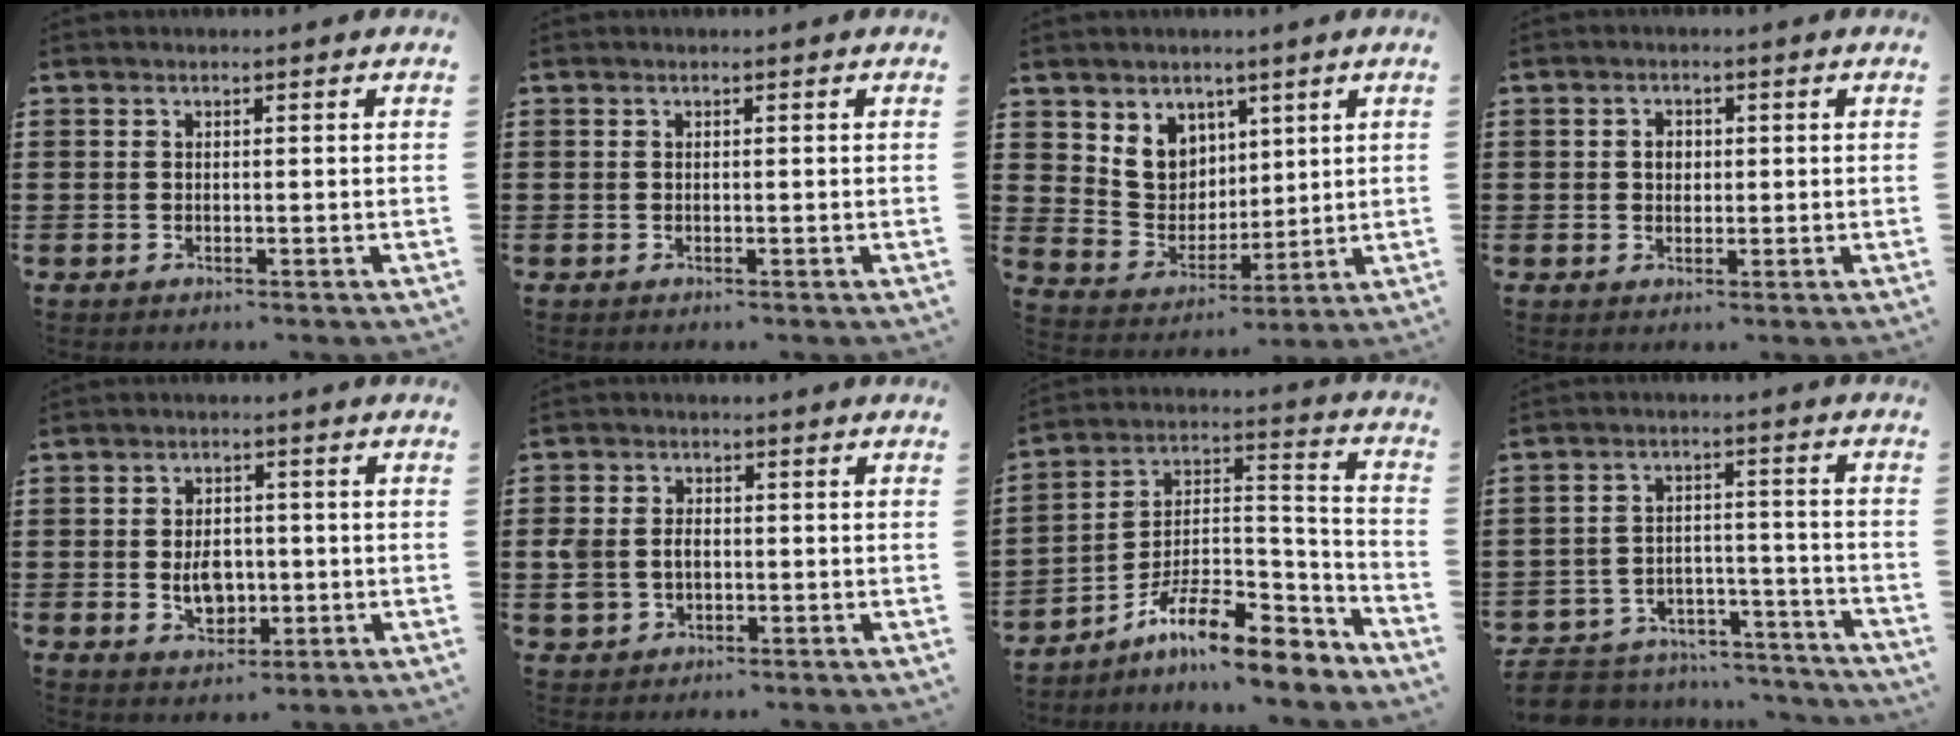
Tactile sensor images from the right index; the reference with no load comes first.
{"total": 0.0}
{"total": 6.8, "force": [3.5, 5.8, 1.3], "torque": [-0.054, -0.010, 0.068]}
{"total": 1.8, "force": [0.2, 1.5, 1.1], "torque": [-0.024, 0.009, 0.002]}
{"total": 5.1, "force": [-0.6, 3.6, 3.5], "torque": [-0.056, 0.000, -0.015]}
{"total": 3.3, "force": [-0.4, 2.8, 1.9], "torque": [-0.057, 0.003, -0.014]}
{"total": 11.6, "force": [-9.0, 3.1, 6.7], "torque": [-0.111, 0.022, -0.168]}
{"total": 5.7, "force": [-5.4, 1.5, 0.8], "torque": [-0.029, 0.009, -0.111]}